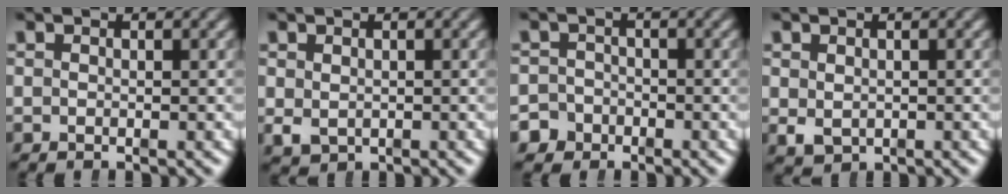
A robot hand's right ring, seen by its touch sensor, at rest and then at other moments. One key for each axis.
{"total": 1.4, "fx": -0.3, "fy": 1.0, "fz": 0.9, "tx": -0.023, "ty": -0.018, "tz": 0.010}
{"total": 3.9, "fx": -2.6, "fy": 2.9, "fz": 0.3, "tx": -0.008, "ty": -0.019, "tz": -0.044}
{"total": 1.5, "fx": -0.4, "fy": 1.1, "fz": 0.9, "tx": -0.023, "ty": -0.020, "tz": 0.010}